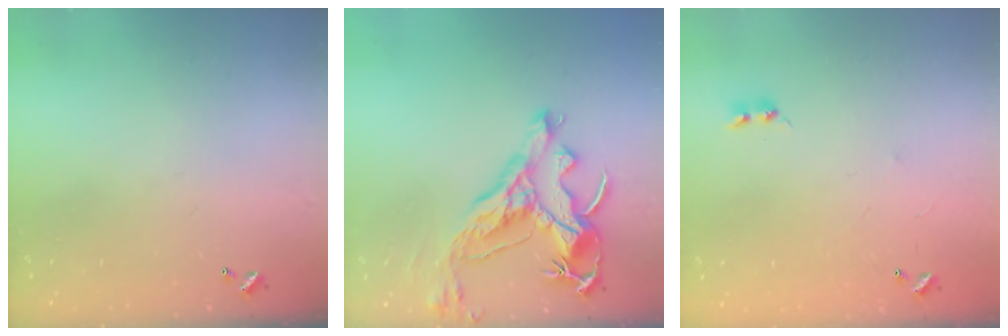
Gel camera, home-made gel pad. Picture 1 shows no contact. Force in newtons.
{"total": 9.4, "press": 9.2, "slide": 1.9}
{"total": 5.9, "press": 5.9, "slide": 0.6}